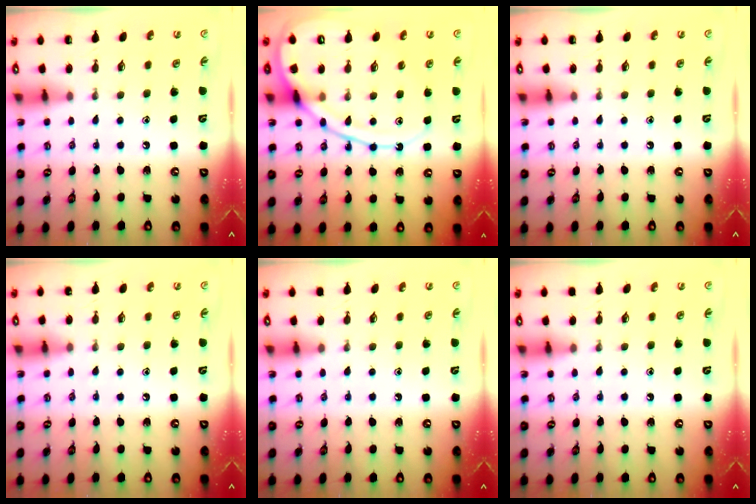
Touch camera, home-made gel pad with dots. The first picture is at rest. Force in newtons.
{"total": 14.0, "press": 14.0, "slide": 1.4}
{"total": 0.0}
{"total": 5.2, "press": 5.2, "slide": 0.5}
{"total": 3.0, "press": 3.0, "slide": 0.5}
{"total": 3.0, "press": 3.0, "slide": 0.5}